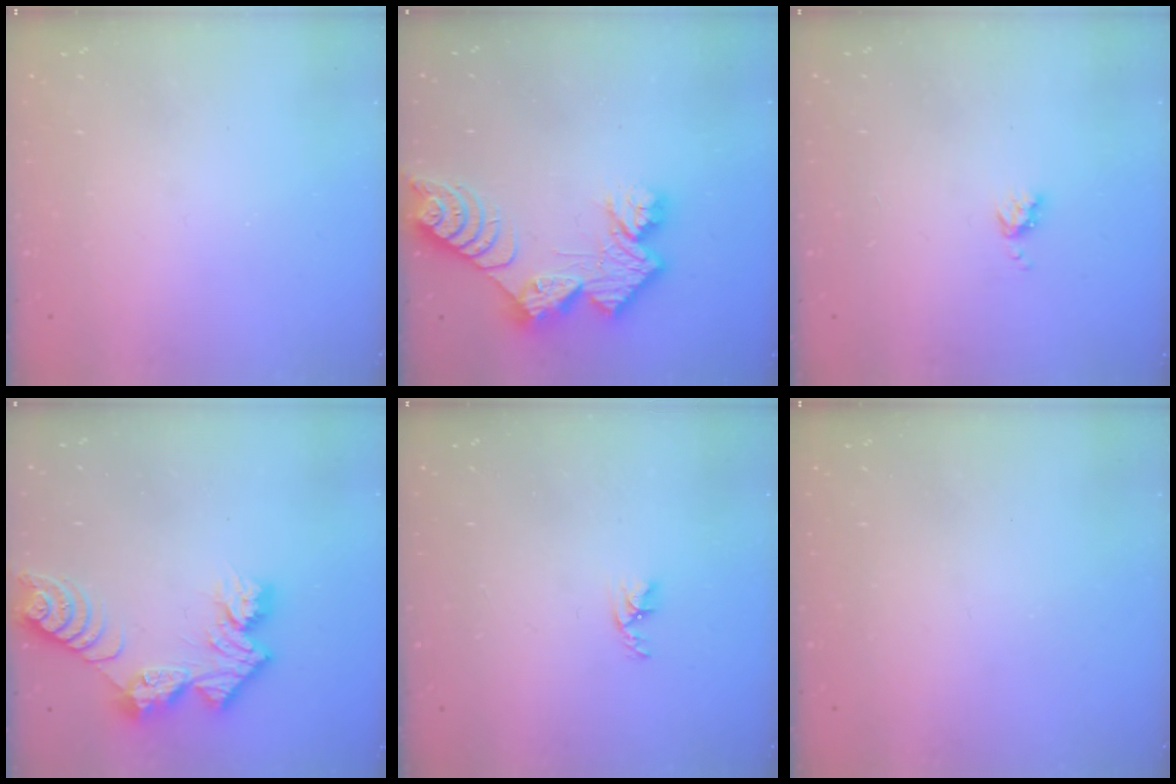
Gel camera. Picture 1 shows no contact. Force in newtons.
{"total": 11.5, "press": 11.4, "slide": 1.0}
{"total": 3.9, "press": 3.9, "slide": 0.5}
{"total": 11.0, "press": 11.0, "slide": 0.8}
{"total": 3.3, "press": 3.3, "slide": 0.5}
{"total": 0.0}